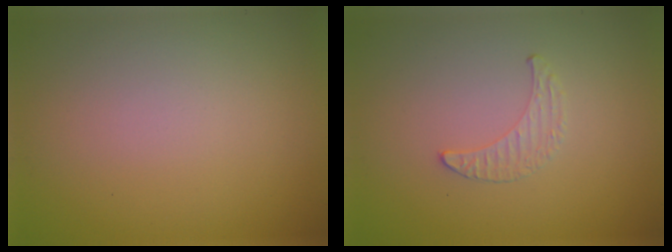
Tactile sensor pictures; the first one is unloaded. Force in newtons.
{"total": 0.5, "press": 0.5, "slide": 0.2}